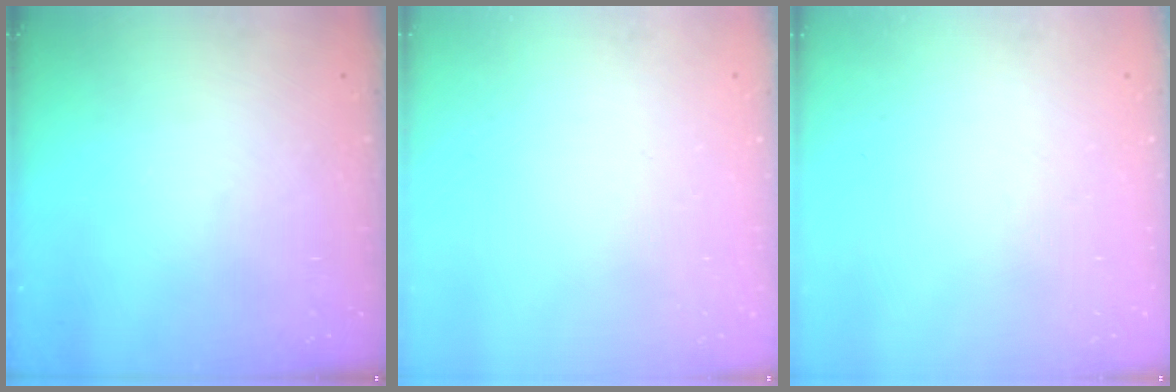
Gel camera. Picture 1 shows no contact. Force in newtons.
{"total": 0.0}
{"total": 0.0}